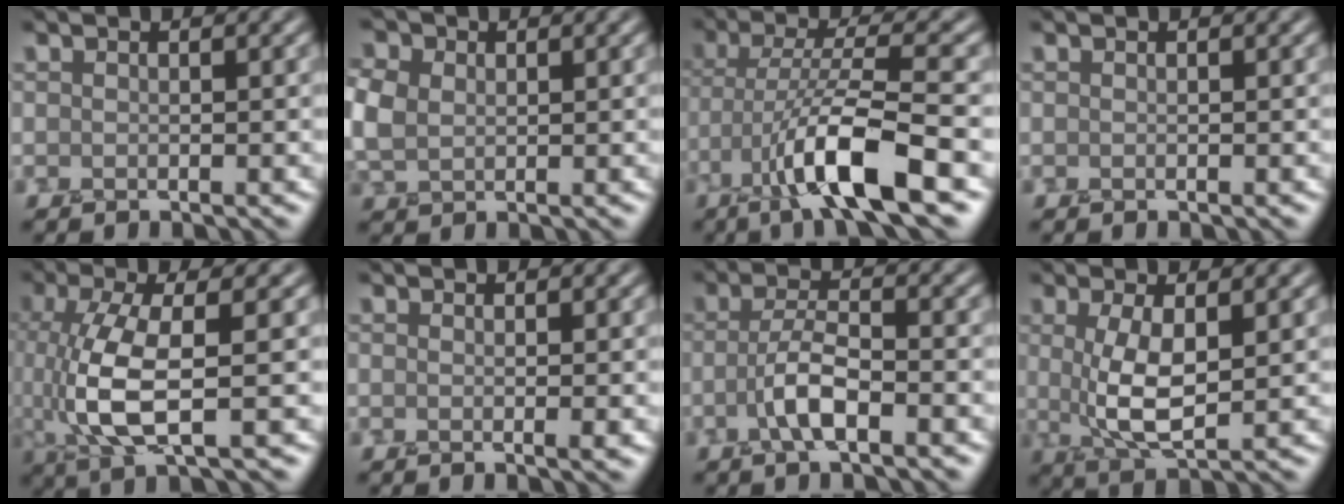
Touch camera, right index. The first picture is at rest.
{"total": 4.2, "force": [1.0, 3.3, 2.4], "torque": [-0.079, 0.012, 0.016]}
{"total": 8.3, "force": [-3.9, 1.6, 7.1], "torque": [-0.135, -0.001, -0.075]}
{"total": 0.0}
{"total": 7.3, "force": [-0.6, 2.3, 6.9], "torque": [-0.161, -0.007, -0.007]}
{"total": 0.8, "force": [-0.1, 0.1, 0.8], "torque": [-0.012, -0.005, -0.003]}
{"total": 3.6, "force": [-1.4, 0.9, 3.2], "torque": [-0.066, 0.005, -0.033]}
{"total": 5.0, "force": [0.5, 1.7, 4.7], "torque": [-0.102, -0.007, 0.013]}